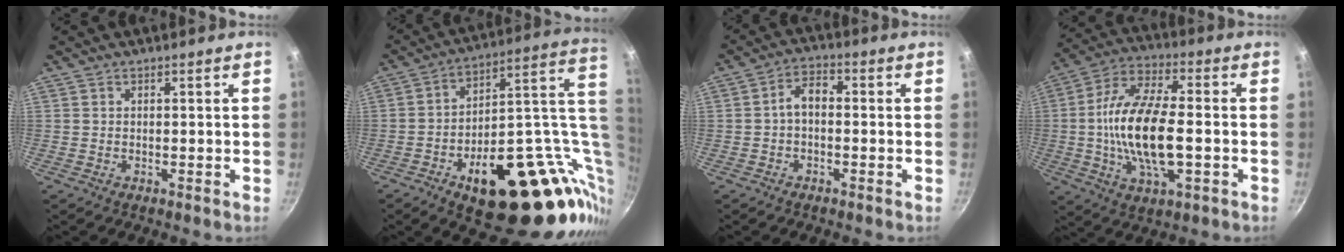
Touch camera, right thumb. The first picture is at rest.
{"total": 31.7, "force": [-2.7, 16.2, 27.1], "torque": [-0.332, 0.024, -0.014]}
{"total": 4.5, "force": [-0.7, 2.7, 3.5], "torque": [-0.057, 0.024, -0.020]}
{"total": 17.8, "force": [-2.1, 7.6, 15.9], "torque": [-0.297, 0.020, -0.048]}